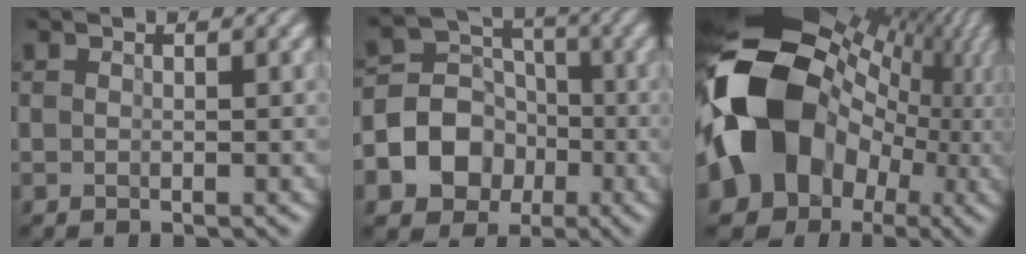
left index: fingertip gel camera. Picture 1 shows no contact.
{"total": 9.6, "force": [-3.3, 8.2, 3.7], "torque": [-0.071, -0.001, -0.081]}
{"total": 18.4, "force": [-0.3, 14.3, 11.6], "torque": [-0.228, 0.001, 0.002]}